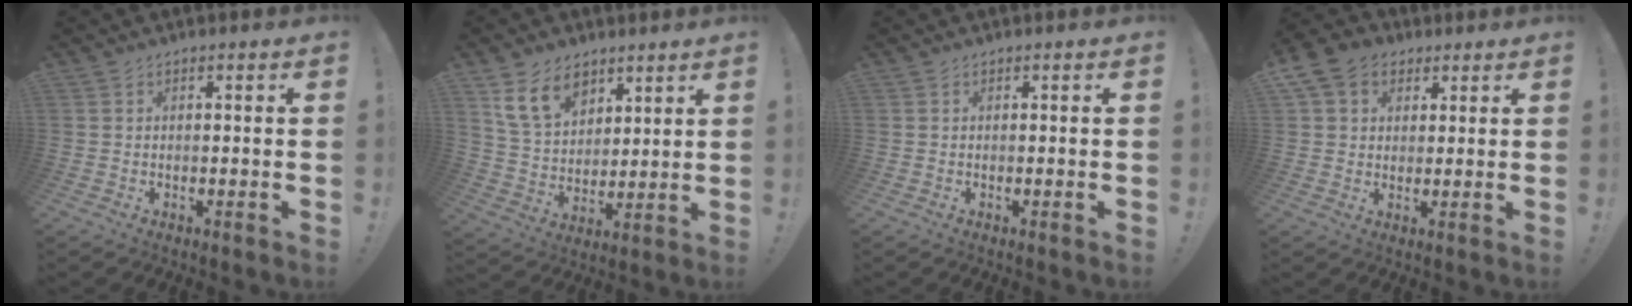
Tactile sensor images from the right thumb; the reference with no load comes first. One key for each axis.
{"total": 13.7, "fx": 8.1, "fy": 9.1, "fz": 6.2, "tx": -0.105, "ty": -0.039, "tz": 0.160}
{"total": 0.0}
{"total": 9.1, "fx": 3.8, "fy": 7.2, "fz": 4.1, "tx": -0.066, "ty": -0.004, "tz": 0.080}